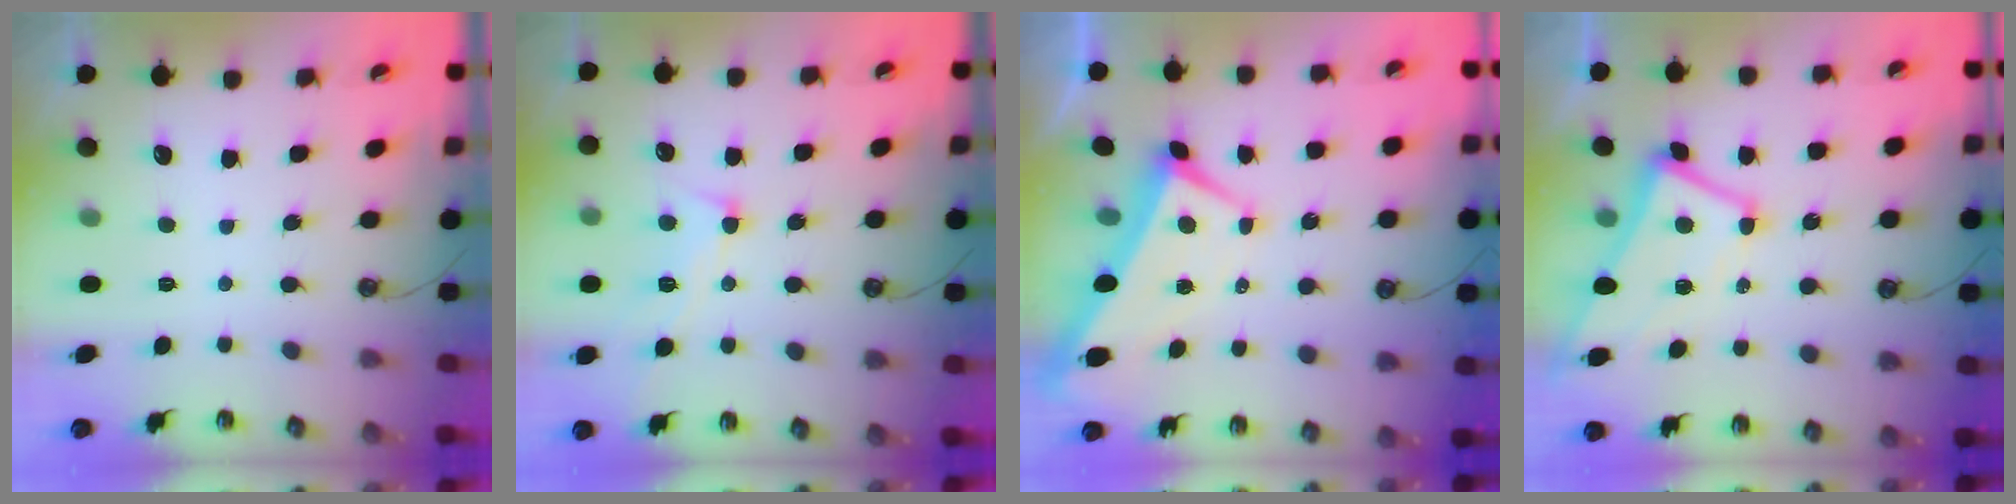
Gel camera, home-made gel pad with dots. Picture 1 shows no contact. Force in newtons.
{"total": 3.8, "press": 3.7, "slide": 1.0}
{"total": 1.7, "press": 1.5, "slide": 0.8}
{"total": 1.2, "press": 0.9, "slide": 0.9}